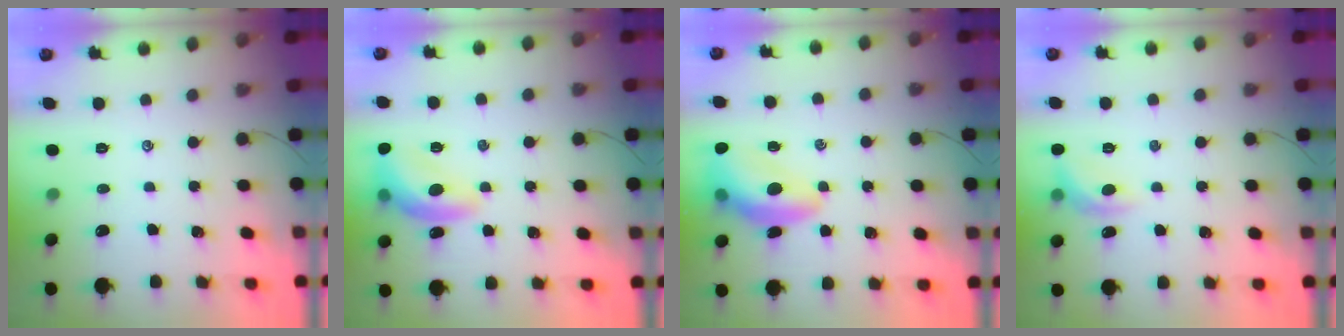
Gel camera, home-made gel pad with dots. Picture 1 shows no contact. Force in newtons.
{"total": 13.9, "press": 13.7, "slide": 2.0}
{"total": 14.0, "press": 13.5, "slide": 3.8}
{"total": 9.0, "press": 9.0, "slide": 0.8}